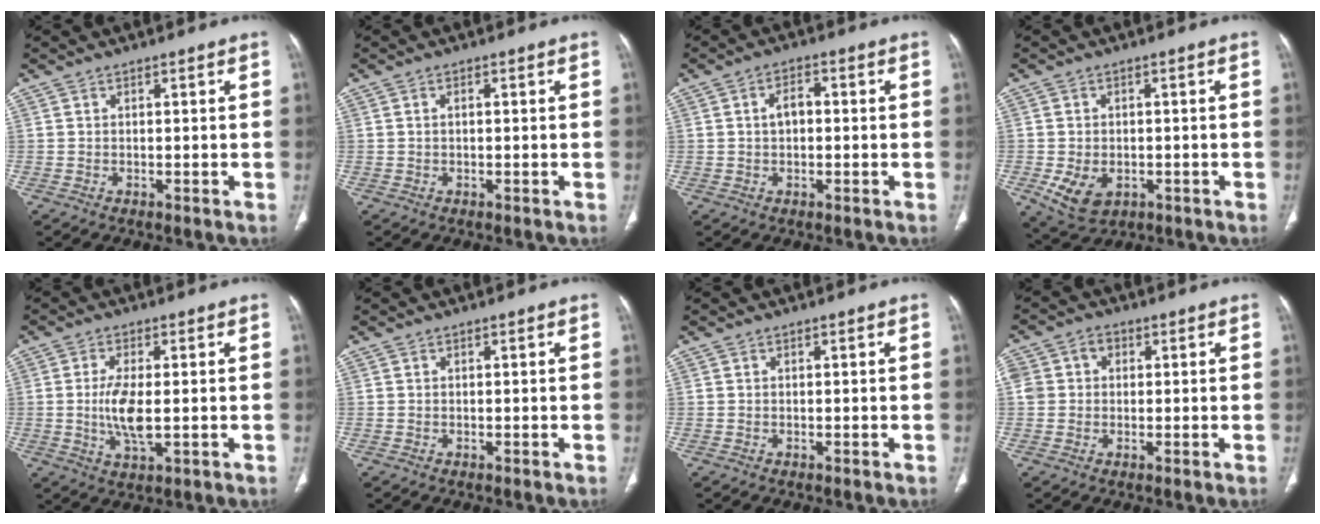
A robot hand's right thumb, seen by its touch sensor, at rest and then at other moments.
{"total": 0.7, "force": [0.1, 0.4, 0.6], "torque": [-0.016, 0.003, 0.001]}
{"total": 3.6, "force": [0.2, 2.3, 2.8], "torque": [-0.046, 0.013, 0.000]}
{"total": 7.0, "force": [-1.9, 4.9, 4.6], "torque": [-0.078, -0.001, -0.019]}
{"total": 6.9, "force": [-0.3, 2.5, 6.4], "torque": [-0.136, -0.013, -0.003]}
{"total": 0.0}
{"total": 0.0}
{"total": 6.2, "force": [1.1, 5.3, 3.0], "torque": [-0.051, 0.020, 0.022]}